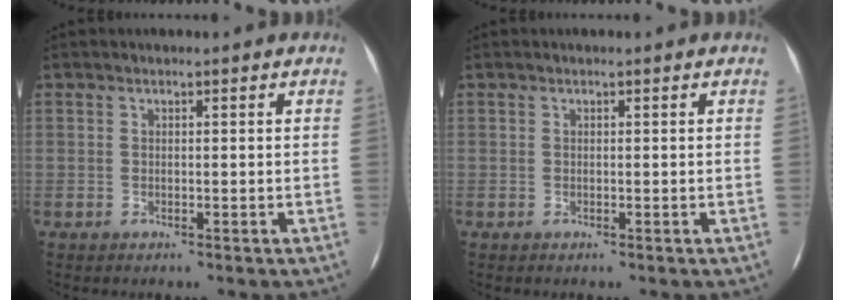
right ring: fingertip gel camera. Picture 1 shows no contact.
{"total": 0.0}